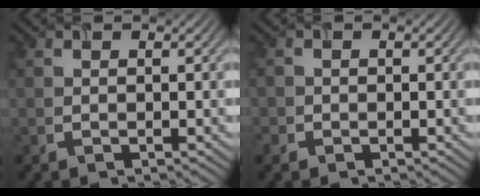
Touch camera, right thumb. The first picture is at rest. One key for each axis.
{"total": 1.2, "fx": -0.5, "fy": 1.1, "fz": 0.0, "tx": 0.005, "ty": -0.003, "tz": -0.014}